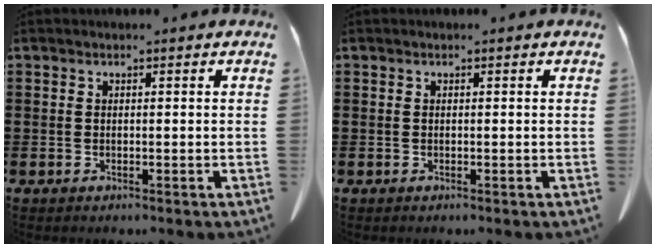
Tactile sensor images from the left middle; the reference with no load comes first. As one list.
[{"total": 0.0}]